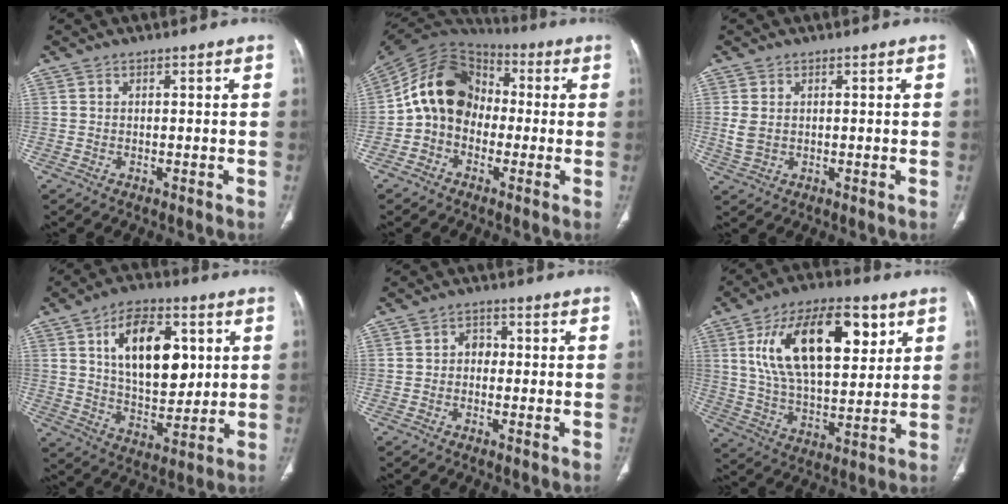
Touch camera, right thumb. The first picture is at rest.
{"total": 14.3, "force": [-0.9, 11.4, 8.6], "torque": [-0.131, 0.048, -0.033]}
{"total": 3.0, "force": [0.5, 2.0, 2.2], "torque": [-0.055, -0.002, 0.014]}
{"total": 16.9, "force": [4.9, 9.6, 13.0], "torque": [-0.168, -0.023, 0.085]}
{"total": 2.4, "force": [-0.2, 1.9, 1.5], "torque": [-0.003, 0.008, -0.015]}
{"total": 22.1, "force": [8.2, 10.5, 17.7], "torque": [-0.275, -0.020, 0.141]}